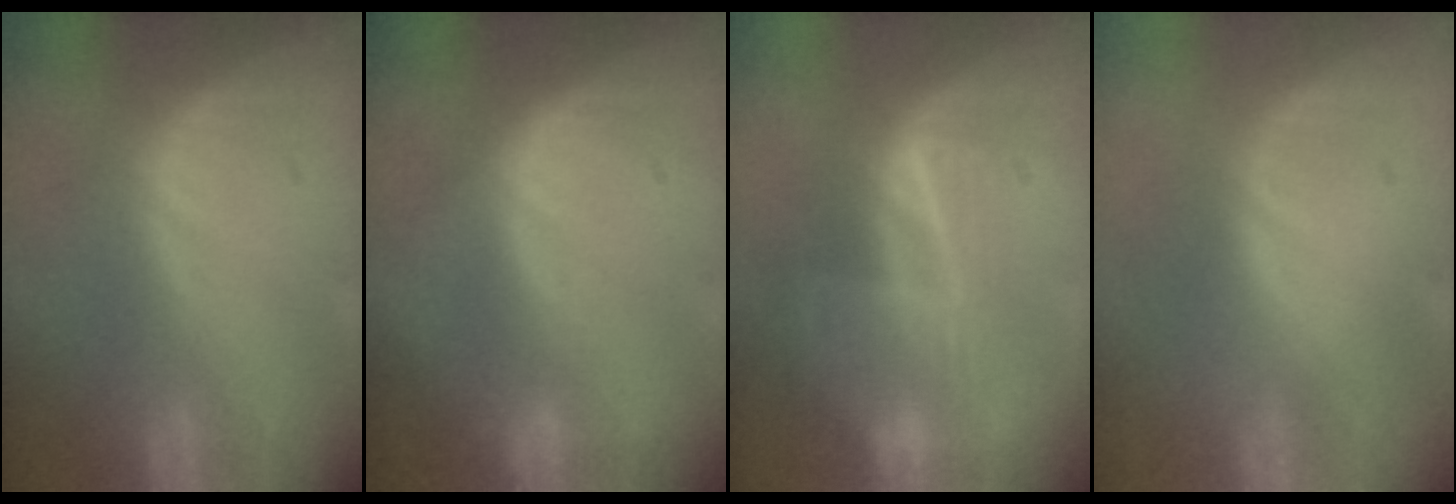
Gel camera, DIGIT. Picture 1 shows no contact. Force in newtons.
{"total": 1.6, "press": 1.6, "slide": 0.1}
{"total": 6.7, "press": 5.5, "slide": 3.7}
{"total": 0.0}